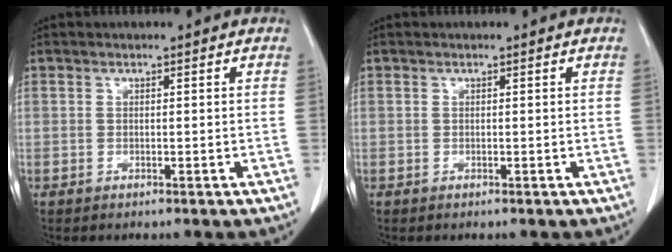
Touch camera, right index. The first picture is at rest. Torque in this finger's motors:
{"motor_torque": [0.00, 0.00, 0.00, 0.00]}